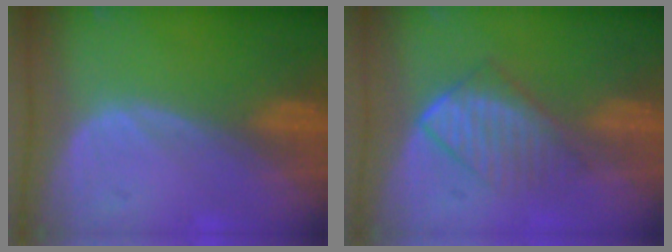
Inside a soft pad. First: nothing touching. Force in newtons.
{"total": 6.8, "press": 6.0, "slide": 3.3}